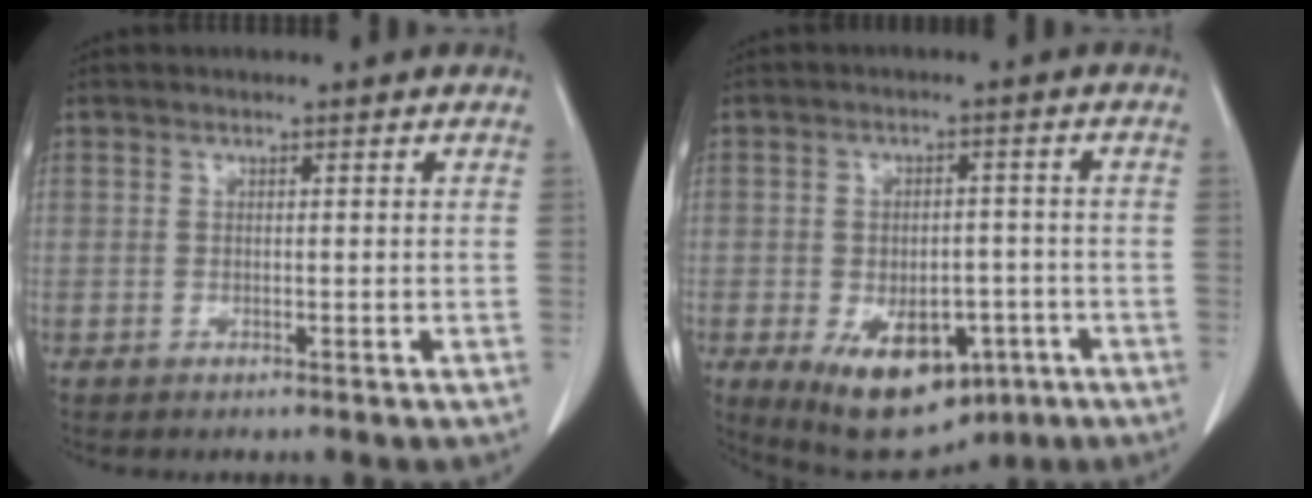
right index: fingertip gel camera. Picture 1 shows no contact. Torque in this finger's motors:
{"motor_torque": [0.53, -0.23, 0.31, 0.08]}